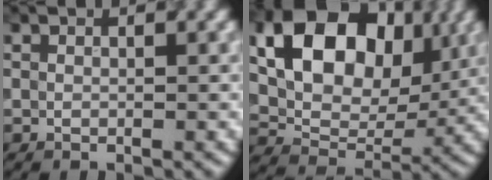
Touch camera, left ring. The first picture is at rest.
{"total": 11.7, "force": [3.7, 7.9, 7.8], "torque": [-0.131, -0.002, 0.060]}